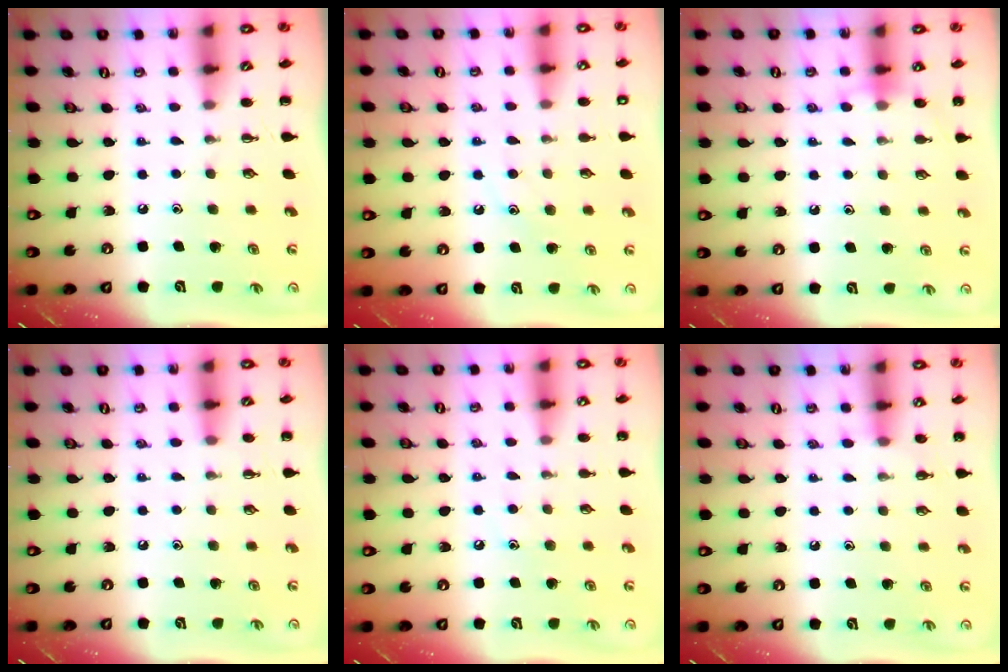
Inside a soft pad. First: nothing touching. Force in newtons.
{"total": 9.4, "press": 9.3, "slide": 1.4}
{"total": 7.9, "press": 7.4, "slide": 2.6}
{"total": 7.2, "press": 6.8, "slide": 2.3}
{"total": 6.6, "press": 6.4, "slide": 1.8}
{"total": 6.1, "press": 5.9, "slide": 1.5}